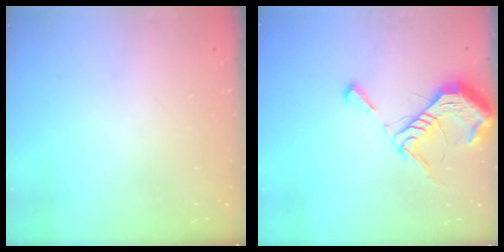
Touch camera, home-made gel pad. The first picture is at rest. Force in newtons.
{"total": 10.2, "press": 10.2, "slide": 1.1}